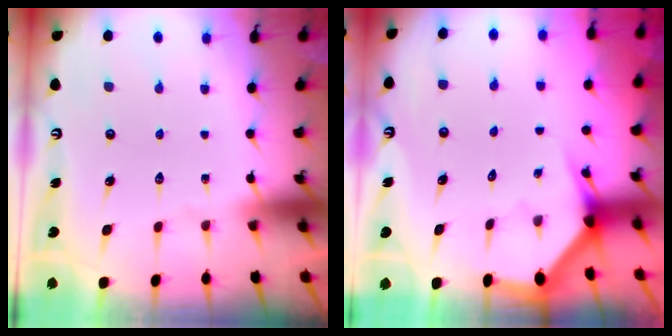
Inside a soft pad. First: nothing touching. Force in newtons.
{"total": 3.1, "press": 3.1, "slide": 0.1}